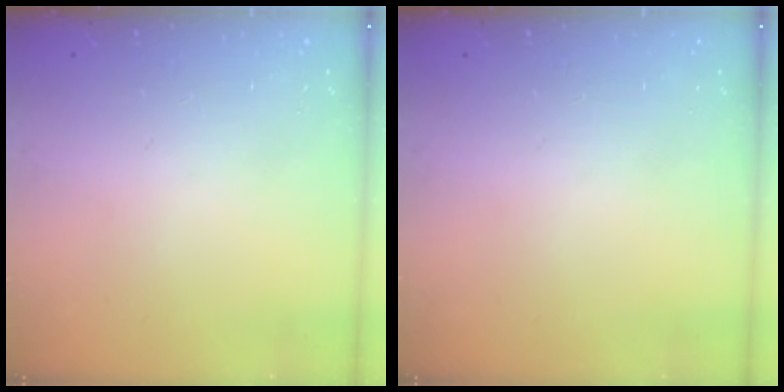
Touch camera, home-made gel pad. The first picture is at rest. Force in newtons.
{"total": 0.0}